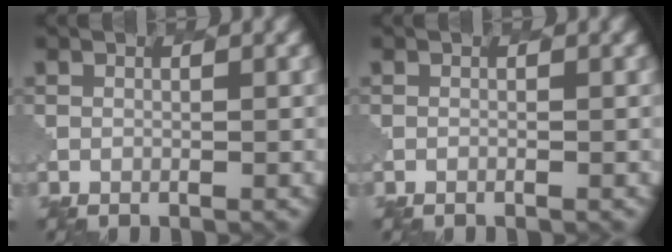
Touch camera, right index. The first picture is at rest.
{"total": 0.0}